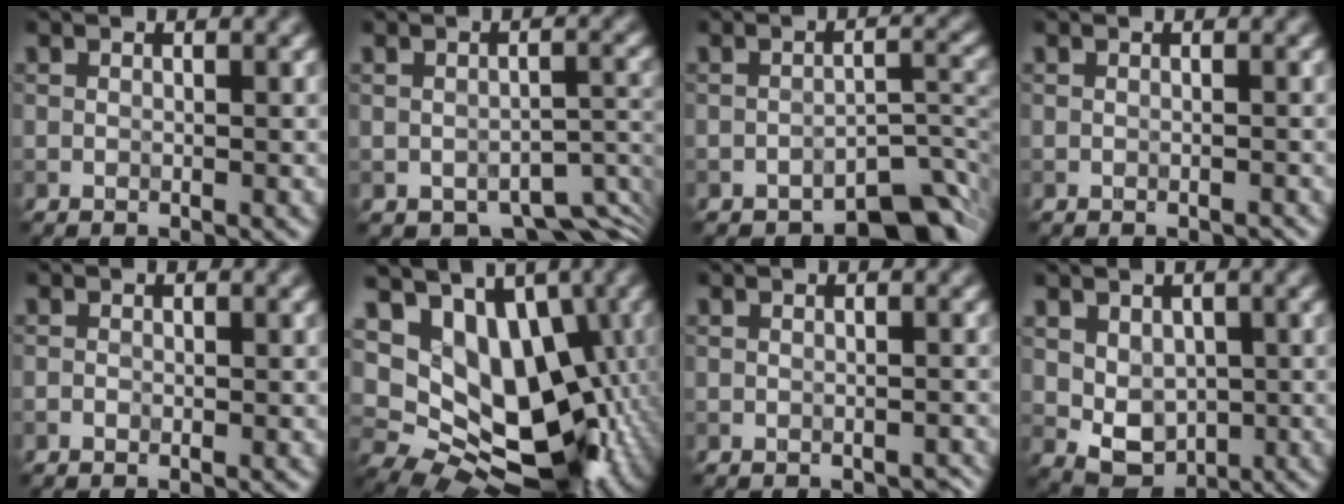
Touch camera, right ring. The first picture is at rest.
{"total": 5.9, "force": [-4.0, 2.7, 3.3], "torque": [-0.024, -0.018, -0.050]}
{"total": 5.9, "force": [-4.7, 1.8, 3.0], "torque": [-0.029, 0.002, -0.069]}
{"total": 0.8, "force": [-0.8, 0.1, 0.2], "torque": [0.003, 0.003, -0.008]}
{"total": 0.0}
{"total": 12.5, "force": [2.3, 8.7, 8.7], "torque": [-0.114, -0.018, 0.046]}
{"total": 1.6, "force": [-1.4, 0.5, 0.5], "torque": [-0.006, 0.008, -0.013]}
{"total": 5.3, "force": [0.3, 3.9, 3.5], "torque": [-0.066, -0.009, 0.011]}